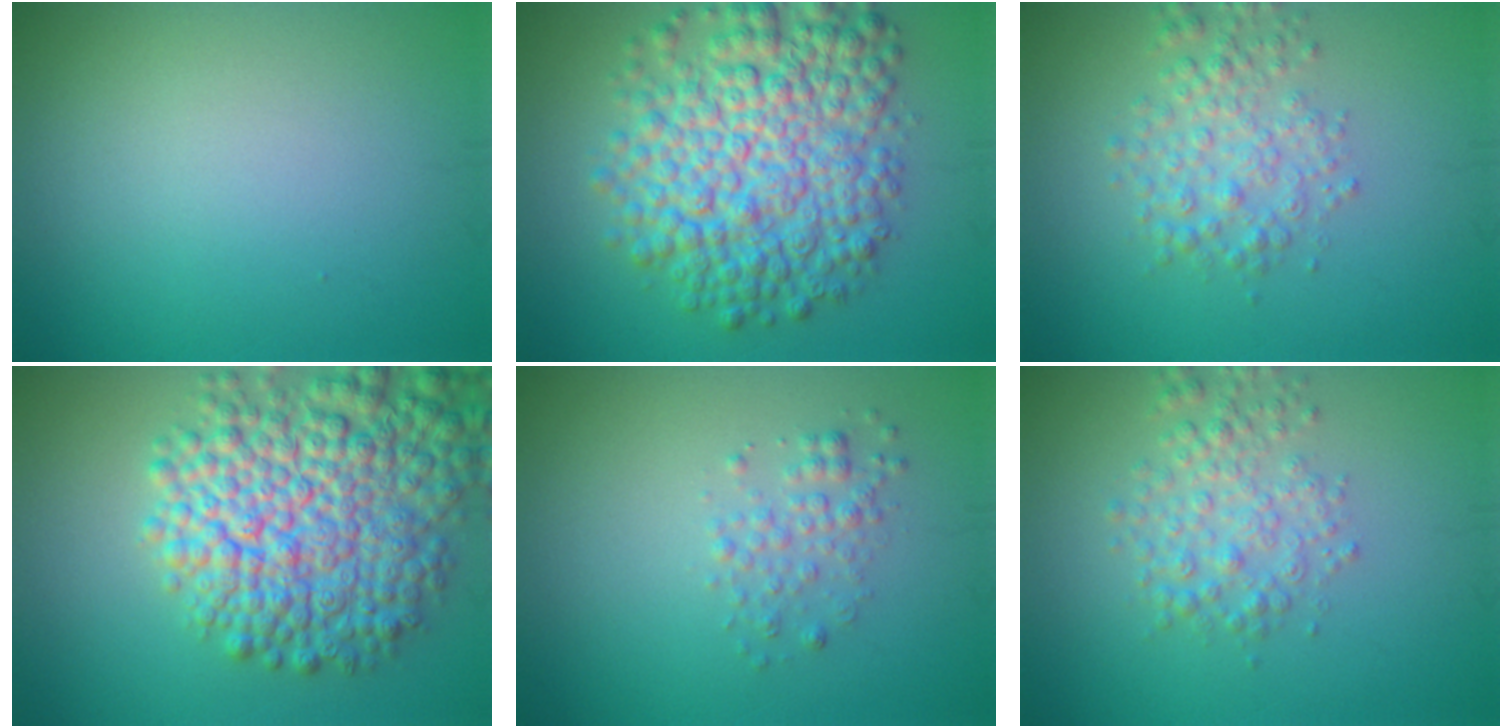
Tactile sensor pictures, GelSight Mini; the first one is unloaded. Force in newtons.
{"total": 9.6, "press": 9.6, "slide": 0.2}
{"total": 3.1, "press": 3.1, "slide": 0.1}
{"total": 10.7, "press": 10.7, "slide": 0.4}
{"total": 1.8, "press": 1.8, "slide": 0.1}
{"total": 3.1, "press": 3.1, "slide": 0.1}